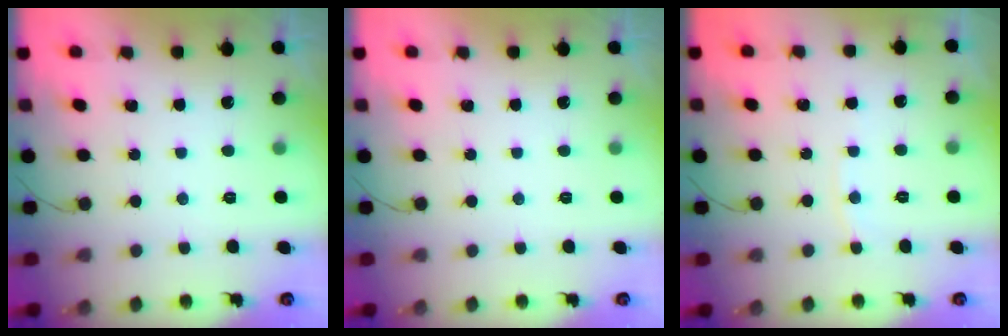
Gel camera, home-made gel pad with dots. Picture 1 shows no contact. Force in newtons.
{"total": 0.0}
{"total": 2.8, "press": 2.7, "slide": 0.4}